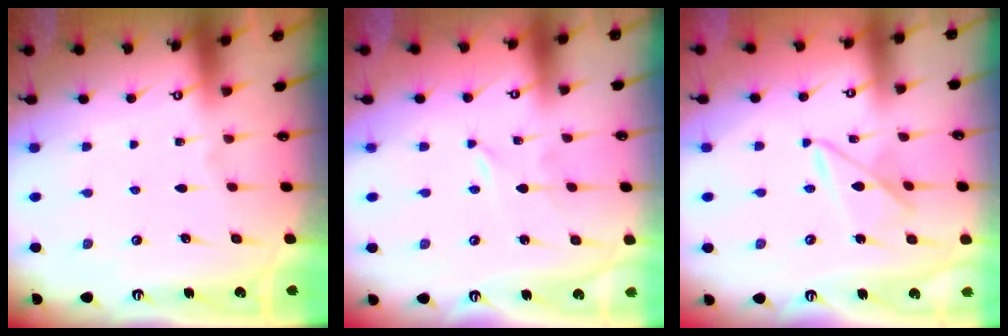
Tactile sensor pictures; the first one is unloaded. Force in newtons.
{"total": 0.0}
{"total": 7.9, "press": 7.9, "slide": 0.4}